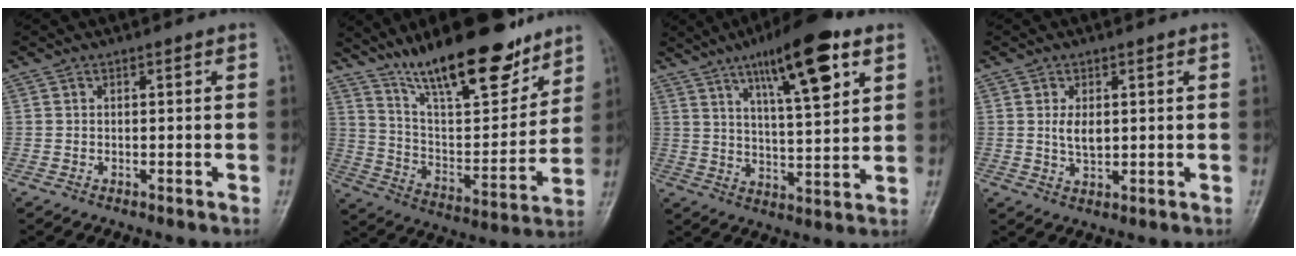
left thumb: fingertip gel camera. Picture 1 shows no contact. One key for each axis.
{"total": 21.7, "fx": 15.9, "fy": 6.8, "fz": 13.2, "tx": -0.168, "ty": -0.084, "tz": 0.273}
{"total": 16.3, "fx": 8.4, "fy": 4.3, "fz": 13.3, "tx": -0.189, "ty": -0.032, "tz": 0.134}
{"total": 3.8, "fx": 0.7, "fy": 2.1, "fz": 3.1, "tx": -0.049, "ty": -0.009, "tz": 0.016}